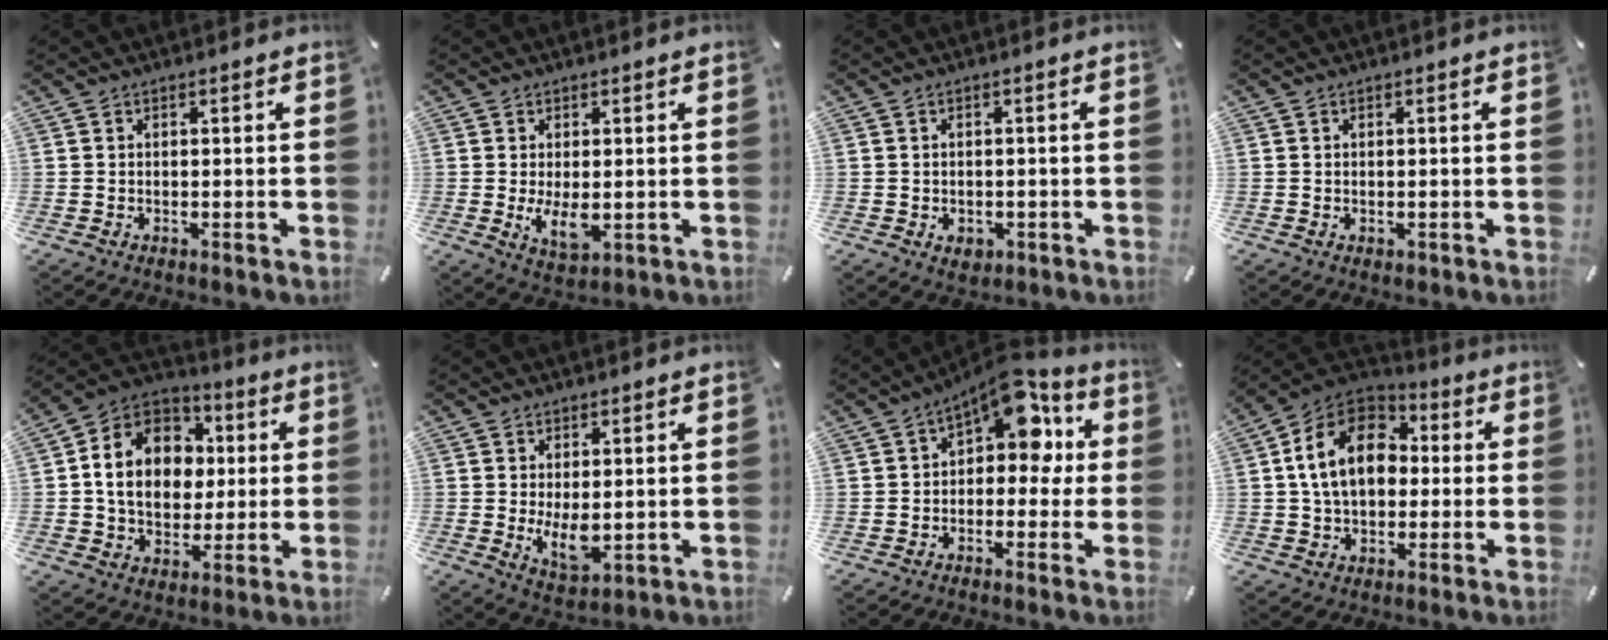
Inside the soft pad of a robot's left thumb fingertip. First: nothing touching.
{"total": 6.4, "force": [-0.5, 3.3, 5.5], "torque": [-0.113, -0.014, -0.014]}
{"total": 2.8, "force": [-1.0, 2.2, 1.3], "torque": [-0.021, 0.004, -0.018]}
{"total": 0.6, "force": [0.0, 0.5, 0.3], "torque": [-0.006, 0.001, 0.000]}
{"total": 14.5, "force": [1.1, 12.4, 7.5], "torque": [-0.146, 0.007, 0.024]}
{"total": 7.0, "force": [0.2, 3.8, 5.9], "torque": [-0.114, -0.011, 0.003]}
{"total": 12.1, "force": [6.2, 6.8, 7.9], "torque": [-0.111, -0.038, 0.107]}
{"total": 15.7, "force": [1.8, 11.6, 10.5], "torque": [-0.214, 0.013, 0.028]}